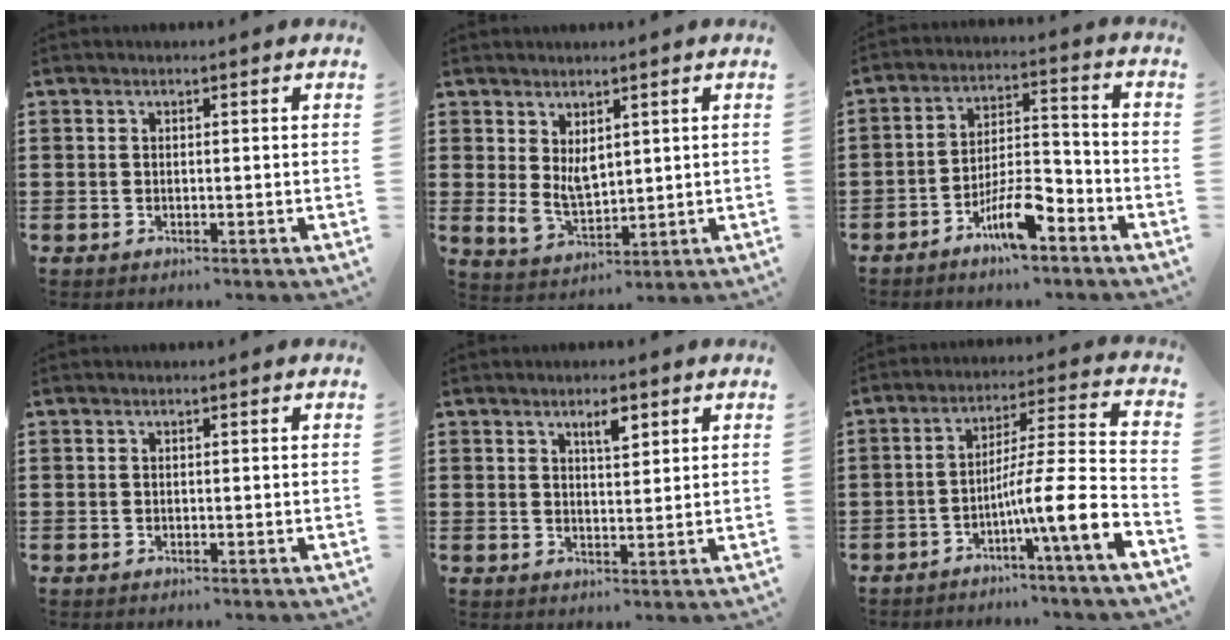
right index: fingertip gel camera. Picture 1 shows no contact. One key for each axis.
{"total": 4.5, "fx": 1.5, "fy": 2.8, "fz": 3.3, "tx": -0.059, "ty": 0.000, "tz": 0.029}
{"total": 8.2, "fx": -5.3, "fy": 2.4, "fz": 5.8, "tx": -0.110, "ty": 0.009, "tz": -0.094}
{"total": 0.0}
{"total": 2.9, "fx": 1.8, "fy": 0.7, "fz": 2.1, "tx": -0.038, "ty": 0.001, "tz": 0.029}
{"total": 10.6, "fx": -5.0, "fy": -0.3, "fz": 9.3, "tx": -0.146, "ty": -0.031, "tz": -0.101}